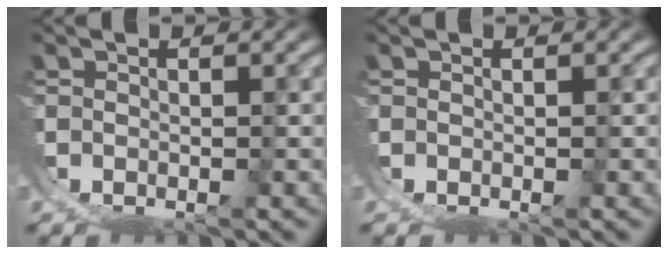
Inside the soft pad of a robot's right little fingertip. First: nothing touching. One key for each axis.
{"total": 0.0}